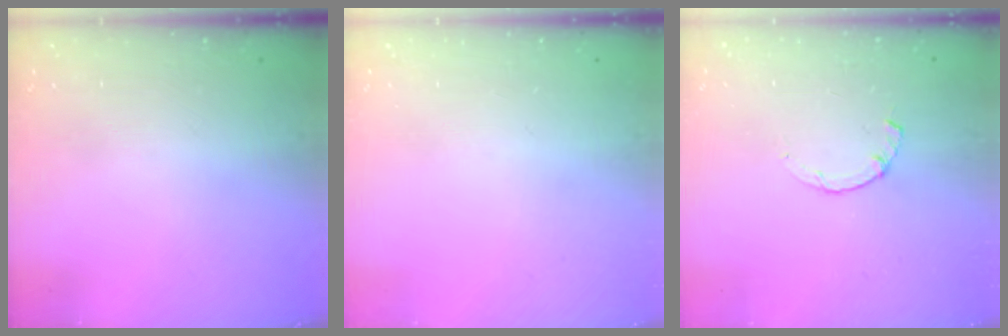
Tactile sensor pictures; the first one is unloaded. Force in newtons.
{"total": 0.0}
{"total": 2.2, "press": 2.2, "slide": 0.2}